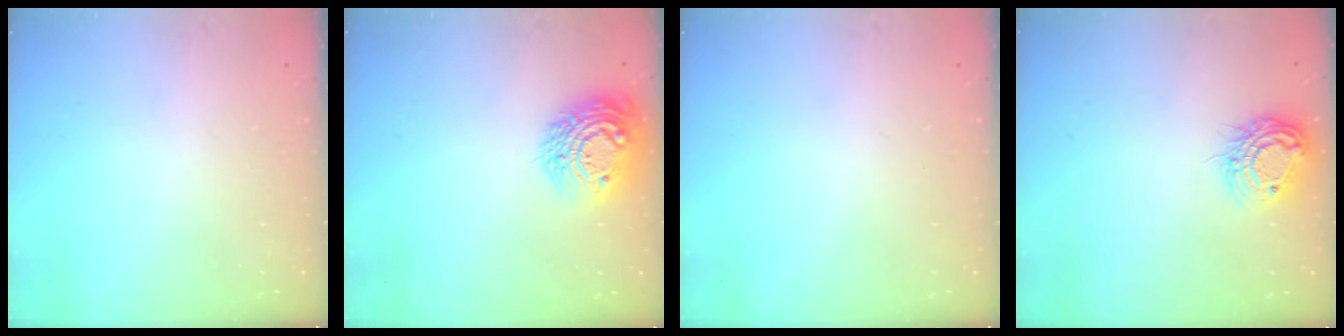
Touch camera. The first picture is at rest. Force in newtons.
{"total": 15.5, "press": 15.4, "slide": 1.0}
{"total": 0.0}
{"total": 12.2, "press": 12.2, "slide": 0.9}